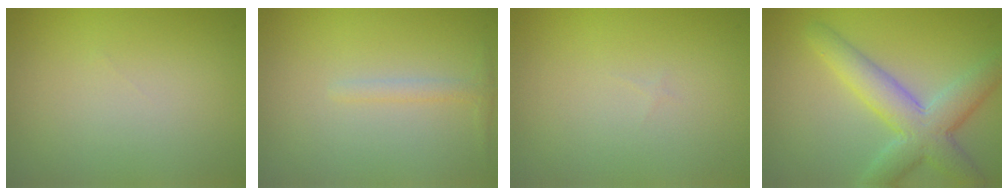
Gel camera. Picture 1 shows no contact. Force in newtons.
{"total": 1.1, "press": 1.1, "slide": 0.0}
{"total": 0.0}
{"total": 5.8, "press": 5.8, "slide": 0.3}